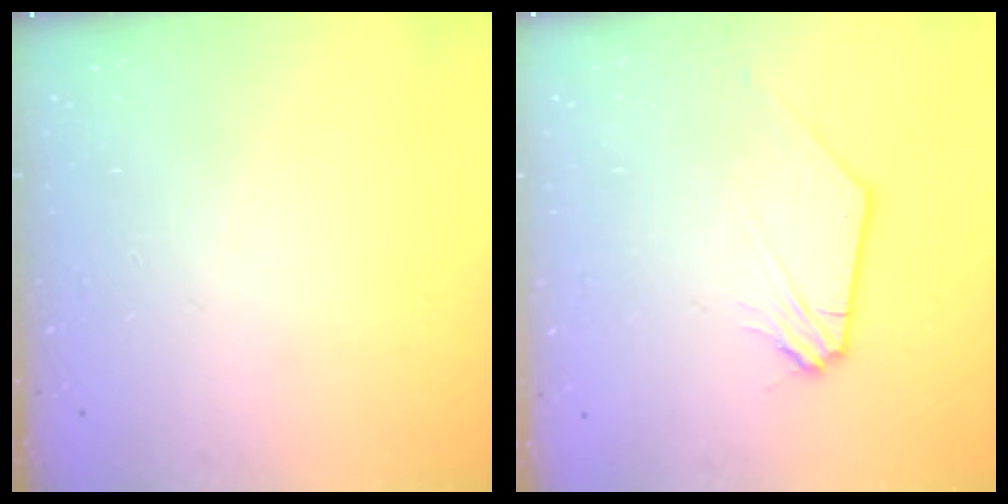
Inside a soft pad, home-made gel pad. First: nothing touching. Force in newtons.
{"total": 1.1, "press": 1.1, "slide": 0.1}